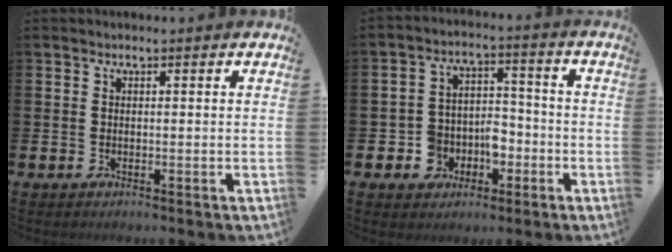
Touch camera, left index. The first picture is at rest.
{"total": 5.5, "force": [-2.1, 4.7, 1.8], "torque": [-0.045, 0.012, -0.040]}